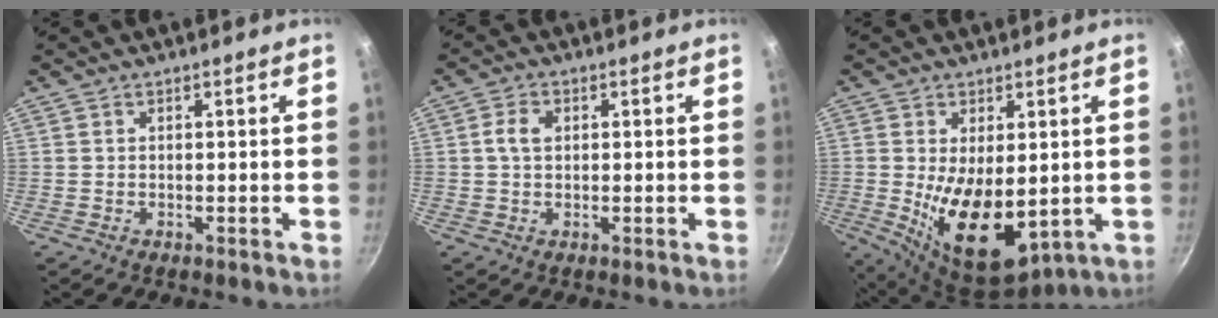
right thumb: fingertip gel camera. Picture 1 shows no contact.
{"total": 3.7, "force": [0.6, 2.6, 2.5], "torque": [-0.040, 0.007, 0.008]}
{"total": 13.2, "force": [-0.5, 6.9, 11.2], "torque": [-0.175, -0.030, 0.013]}